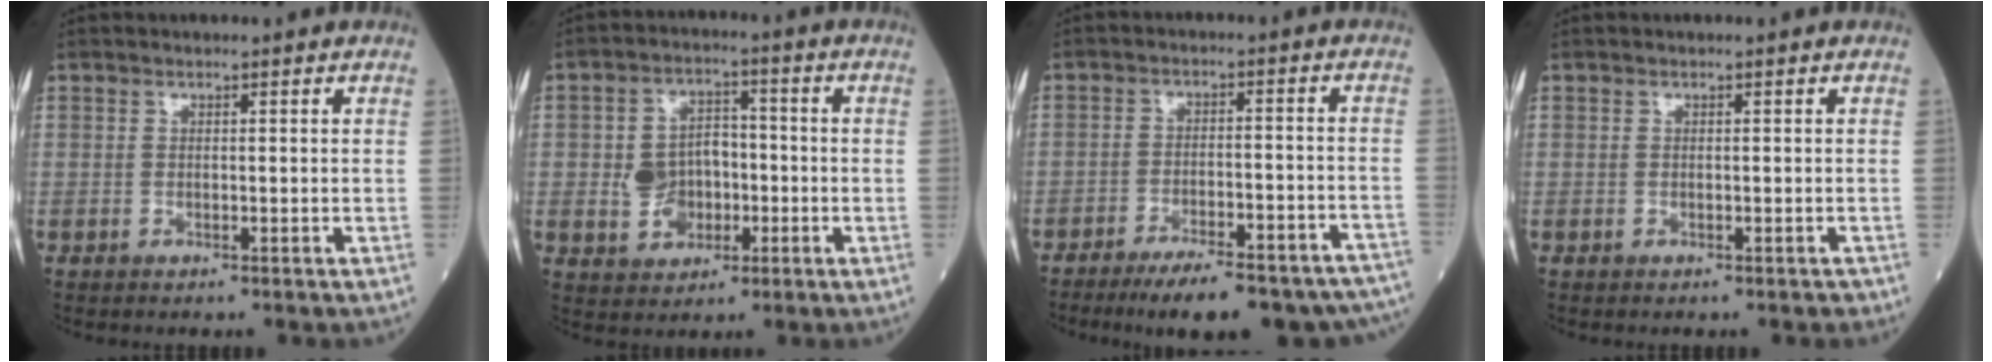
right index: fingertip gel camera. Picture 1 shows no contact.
{"total": 7.2, "force": [-1.3, 5.6, 4.5], "torque": [-0.086, 0.016, -0.018]}
{"total": 19.7, "force": [-16.8, 4.0, 9.6], "torque": [-0.080, 0.009, -0.220]}
{"total": 0.7, "force": [-0.6, 0.3, 0.3], "torque": [-0.003, 0.001, -0.006]}